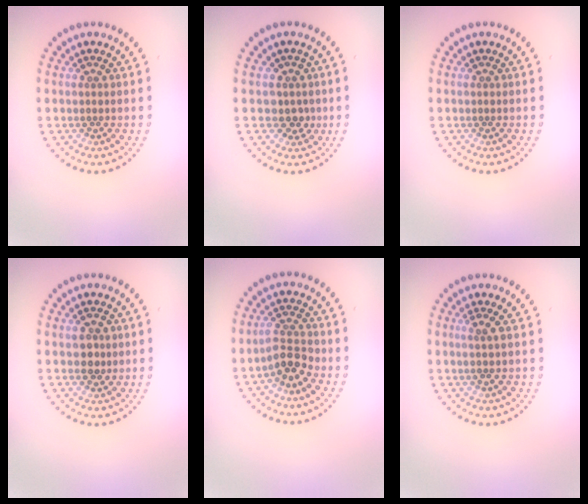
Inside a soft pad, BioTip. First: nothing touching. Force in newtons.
{"total": 1.7, "press": 1.5, "slide": 0.9}
{"total": 0.0}
{"total": 2.0, "press": 2.0, "slide": 0.2}
{"total": 2.8, "press": 2.5, "slide": 1.3}
{"total": 1.3, "press": 1.1, "slide": 0.7}